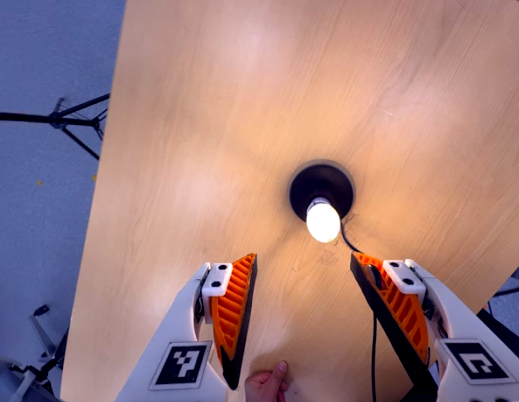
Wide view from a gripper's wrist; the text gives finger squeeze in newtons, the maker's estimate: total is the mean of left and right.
{"total": 0.0}